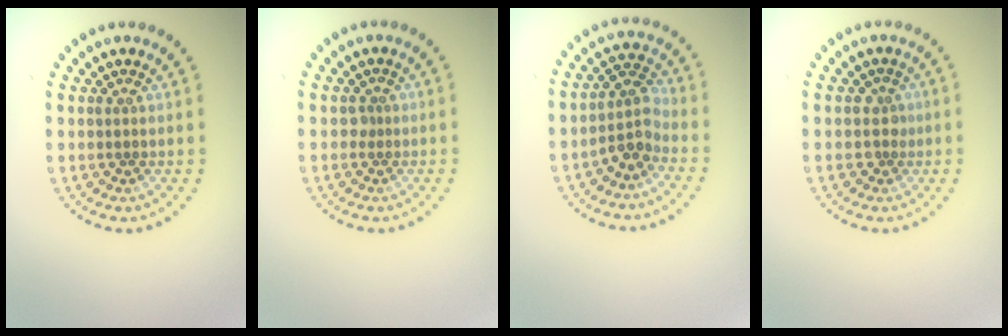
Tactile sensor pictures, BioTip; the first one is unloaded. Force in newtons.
{"total": 0.7, "press": 0.4, "slide": 0.5}
{"total": 2.7, "press": 2.1, "slide": 1.6}
{"total": 1.4, "press": 1.1, "slide": 0.9}